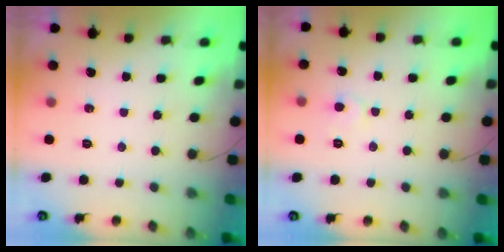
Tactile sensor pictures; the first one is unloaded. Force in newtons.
{"total": 6.2, "press": 6.2, "slide": 0.5}